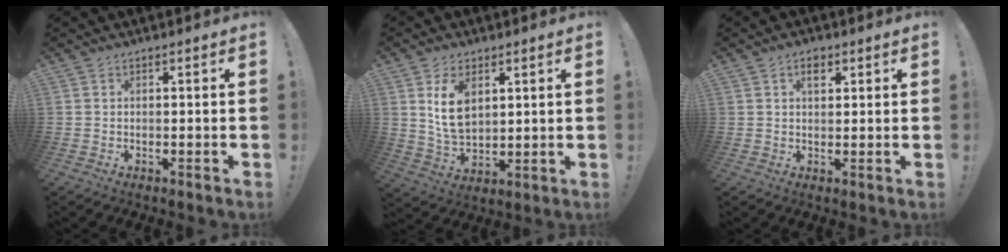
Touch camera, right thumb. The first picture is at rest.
{"total": 10.1, "force": [4.1, 6.6, 6.6], "torque": [-0.104, -0.010, 0.077]}
{"total": 3.4, "force": [1.6, 2.0, 2.2], "torque": [-0.034, 0.000, 0.025]}